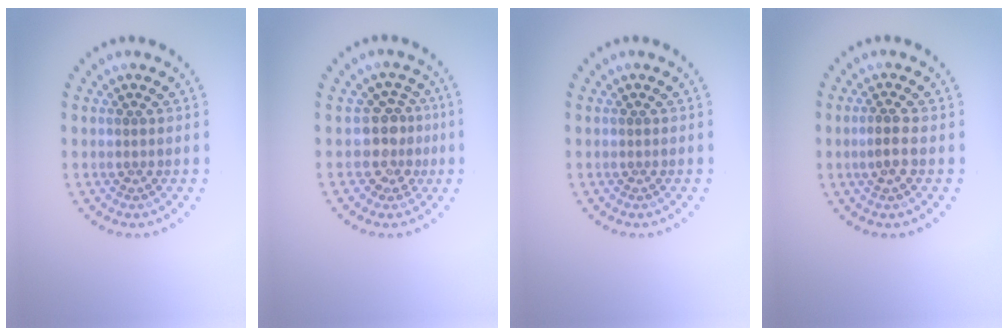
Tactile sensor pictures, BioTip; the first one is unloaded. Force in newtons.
{"total": 2.7, "press": 2.2, "slide": 1.6}
{"total": 0.0}
{"total": 1.8, "press": 1.6, "slide": 0.7}